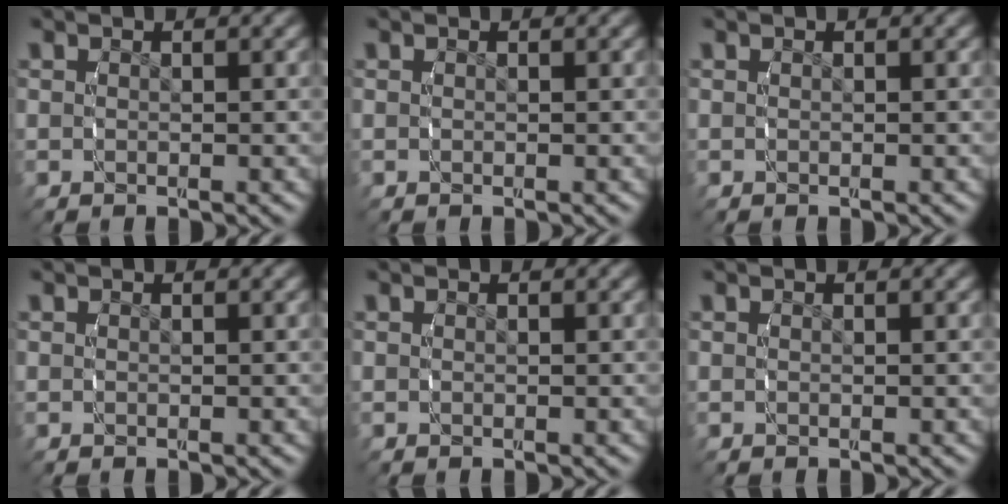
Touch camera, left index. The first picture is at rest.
{"total": 0.0}
{"total": 0.0}
{"total": 0.0}
{"total": 0.0}
{"total": 0.0}